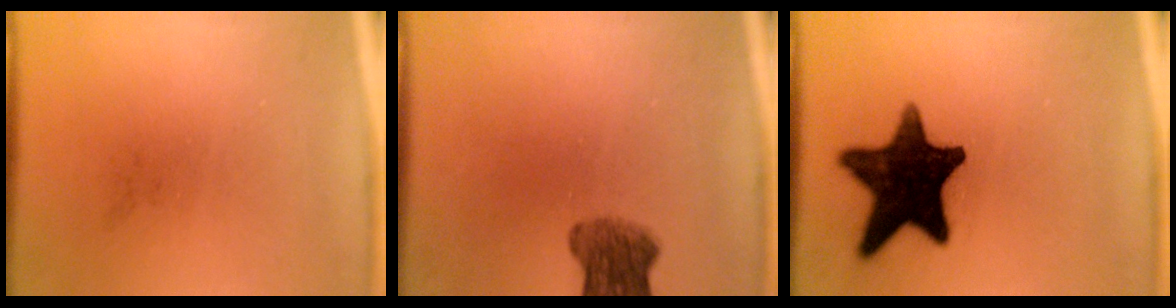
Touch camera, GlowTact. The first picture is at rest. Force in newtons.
{"total": 5.7}
{"total": 15.5}